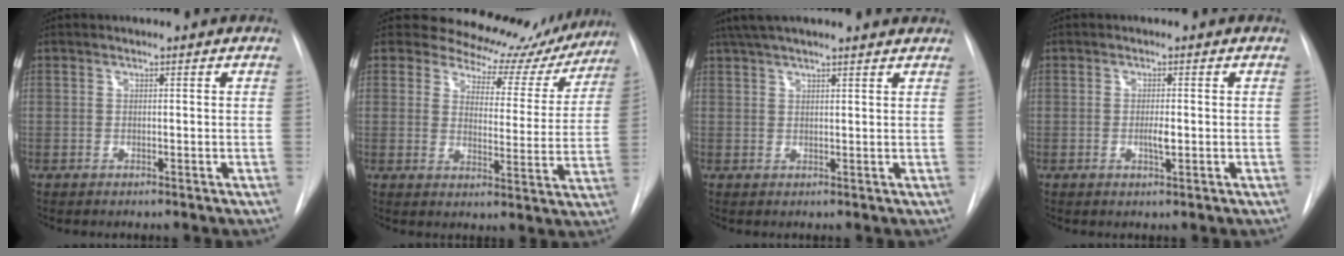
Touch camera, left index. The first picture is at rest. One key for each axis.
{"total": 14.7, "fx": 13.0, "fy": 6.0, "fz": 3.2, "tx": -0.018, "ty": -0.016, "tz": 0.141}
{"total": 12.6, "fx": 11.0, "fy": 2.2, "fz": 5.8, "tx": -0.091, "ty": 0.052, "tz": 0.155}
{"total": 1.7, "fx": -0.2, "fy": 0.3, "fz": 1.7, "tx": -0.033, "ty": -0.001, "tz": -0.004}